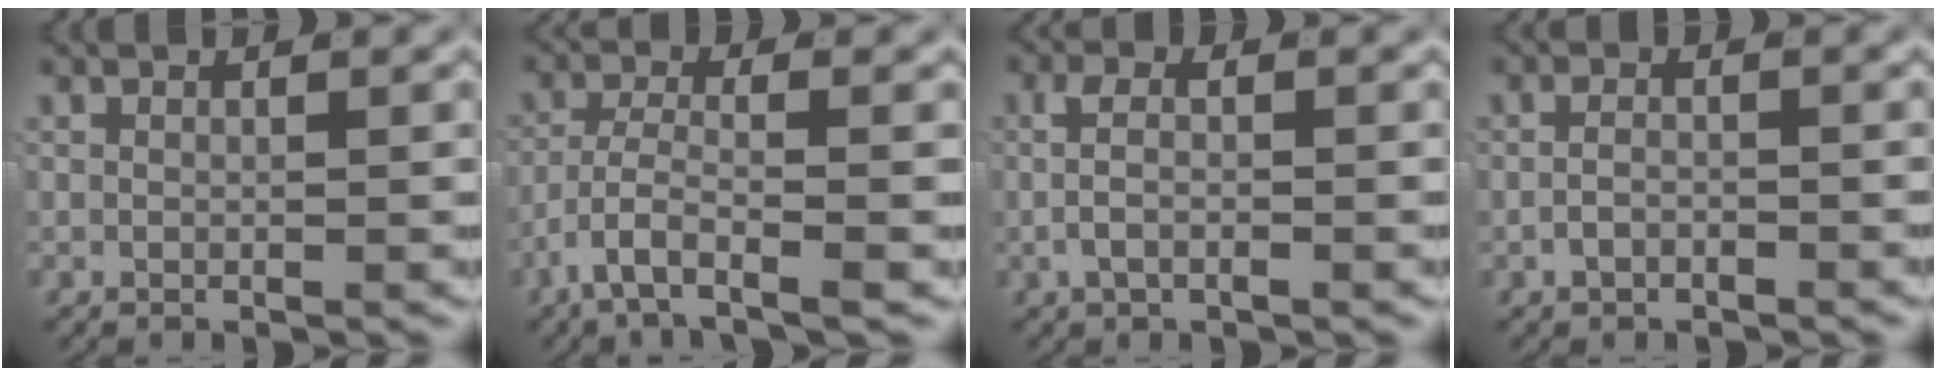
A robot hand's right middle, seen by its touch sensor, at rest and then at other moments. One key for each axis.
{"total": 4.6, "fx": -2.9, "fy": 1.0, "fz": 3.4, "tx": -0.077, "ty": -0.019, "tz": -0.043}
{"total": 2.8, "fx": -0.5, "fy": 1.2, "fz": 2.5, "tx": -0.046, "ty": -0.004, "tz": -0.010}
{"total": 1.3, "fx": -1.0, "fy": 0.3, "fz": 0.8, "tx": -0.012, "ty": -0.002, "tz": -0.016}